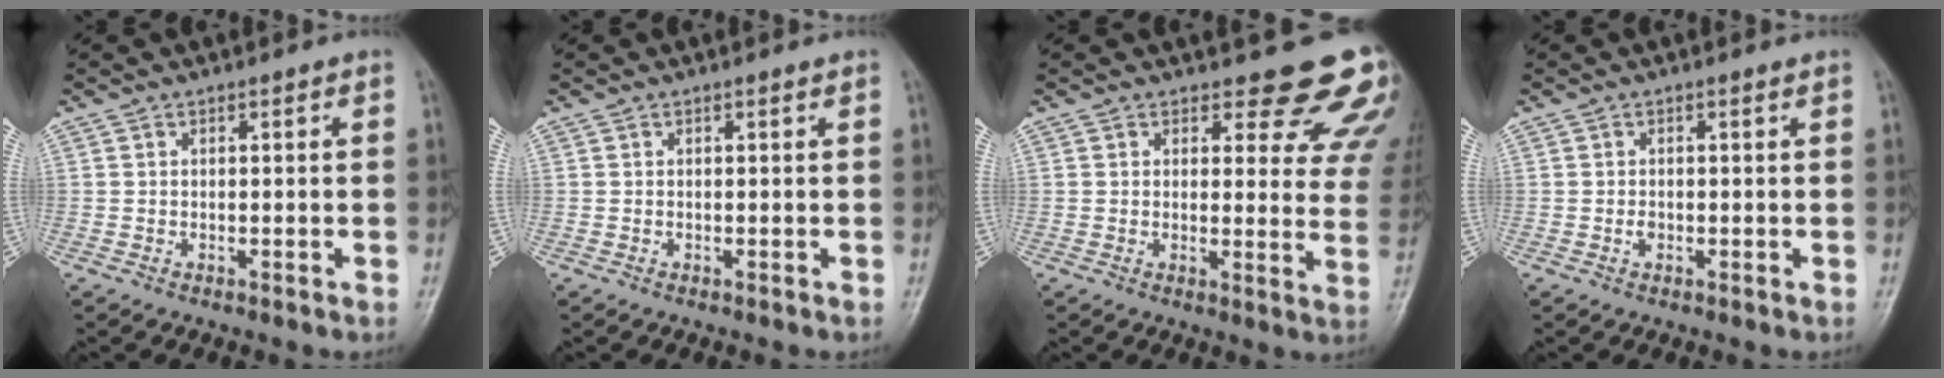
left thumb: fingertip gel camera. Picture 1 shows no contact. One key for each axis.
{"total": 0.0}
{"total": 14.7, "fx": 13.1, "fy": 4.9, "fz": 4.4, "tx": 0.006, "ty": -0.101, "tz": 0.127}
{"total": 0.9, "fx": -0.1, "fy": 0.6, "fz": 0.6, "tx": -0.004, "ty": 0.001, "tz": 0.002}